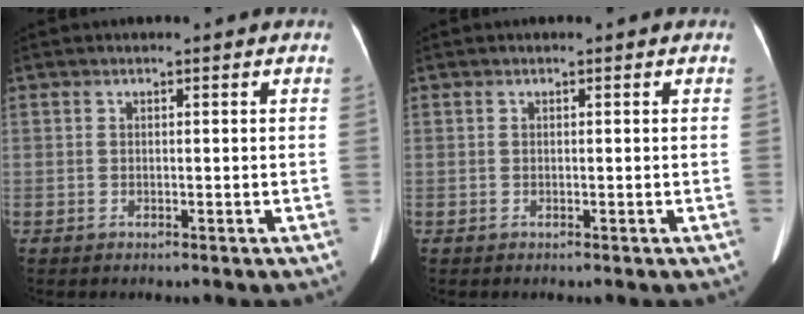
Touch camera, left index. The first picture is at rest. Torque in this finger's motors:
{"motor_torque": [0.14, 0.00, 0.07, 0.02]}